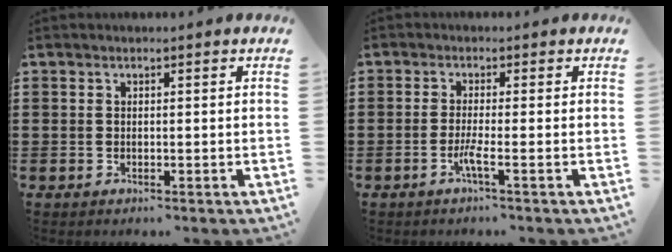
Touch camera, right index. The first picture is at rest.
{"total": 2.7, "force": [-1.3, -0.2, 2.4], "torque": [-0.050, -0.009, -0.027]}